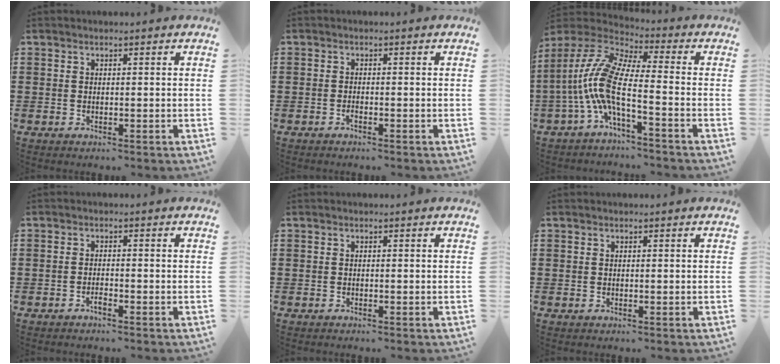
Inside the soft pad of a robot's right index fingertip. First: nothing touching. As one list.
[{"total": 0.7, "force": [-0.5, 0.1, 0.5], "torque": [-0.011, -0.004, -0.009]}, {"total": 10.3, "force": [-3.0, 2.8, 9.4], "torque": [-0.229, -0.021, -0.068]}, {"total": 1.3, "force": [-1.0, 0.2, 0.8], "torque": [-0.017, -0.003, -0.018]}, {"total": 0.0}, {"total": 0.0}]